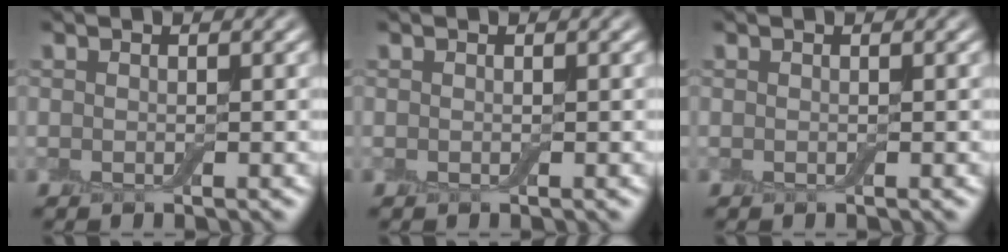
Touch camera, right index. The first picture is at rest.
{"total": 0.0}
{"total": 0.0}